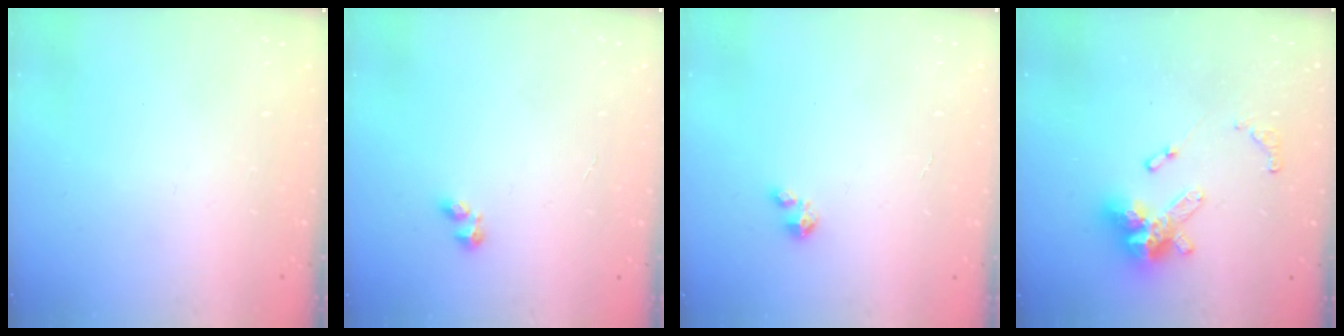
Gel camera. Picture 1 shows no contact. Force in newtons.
{"total": 2.2, "press": 2.1, "slide": 0.6}
{"total": 2.0, "press": 2.0, "slide": 0.1}
{"total": 15.2, "press": 15.1, "slide": 1.3}